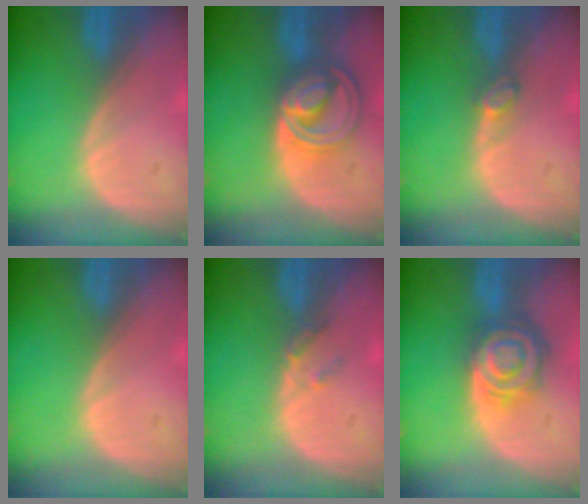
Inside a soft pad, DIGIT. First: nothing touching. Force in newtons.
{"total": 8.7, "press": 7.3, "slide": 4.7}
{"total": 1.6, "press": 1.6, "slide": 0.2}
{"total": 0.0}
{"total": 1.8, "press": 1.6, "slide": 0.8}
{"total": 8.1, "press": 7.2, "slide": 3.8}